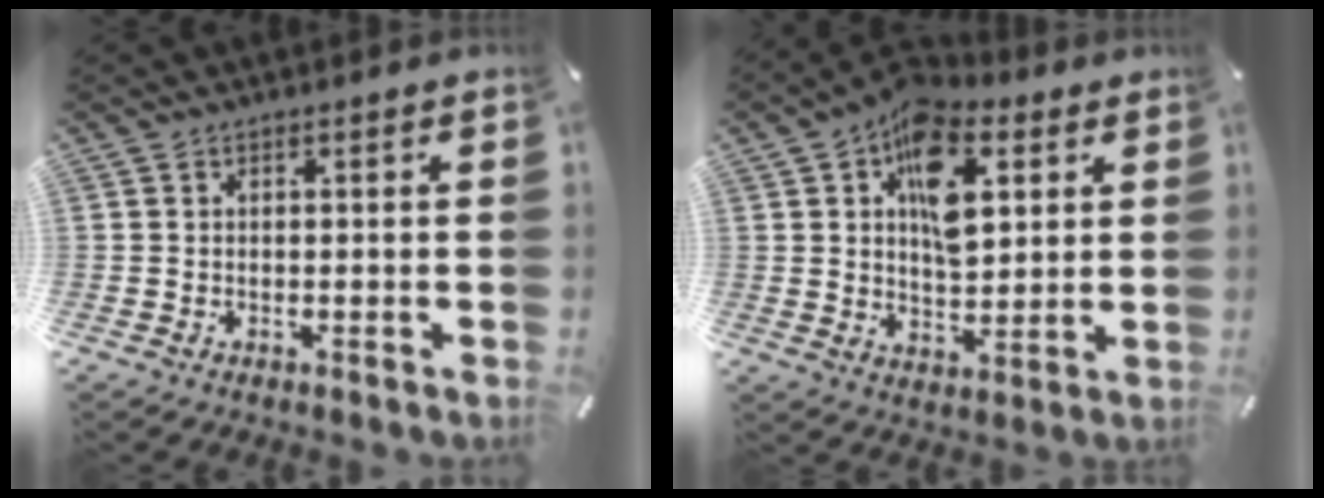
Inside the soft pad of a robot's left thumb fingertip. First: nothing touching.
{"total": 14.7, "force": [5.2, 9.0, 10.4], "torque": [-0.150, -0.010, 0.091]}